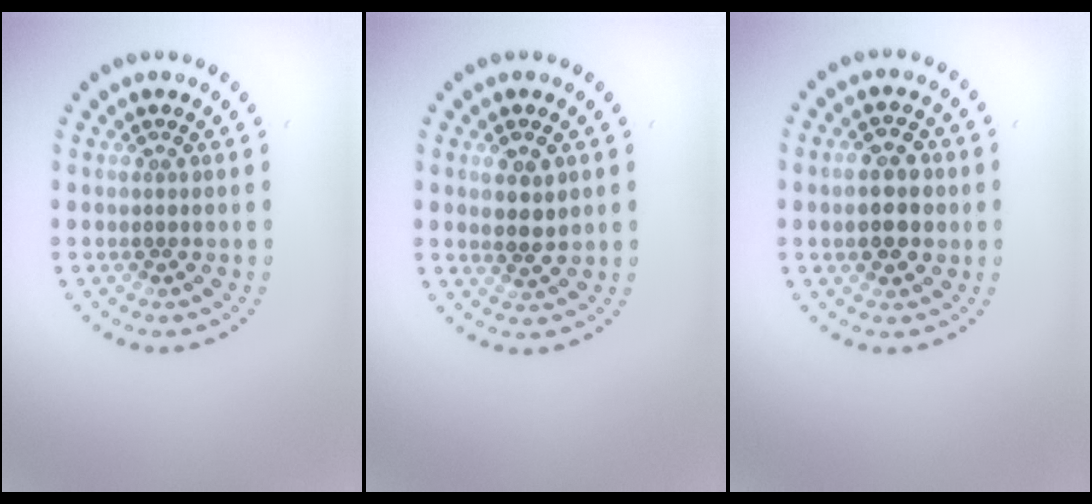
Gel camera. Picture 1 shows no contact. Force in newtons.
{"total": 2.5, "press": 2.4, "slide": 0.5}
{"total": 4.7, "press": 4.7, "slide": 0.4}